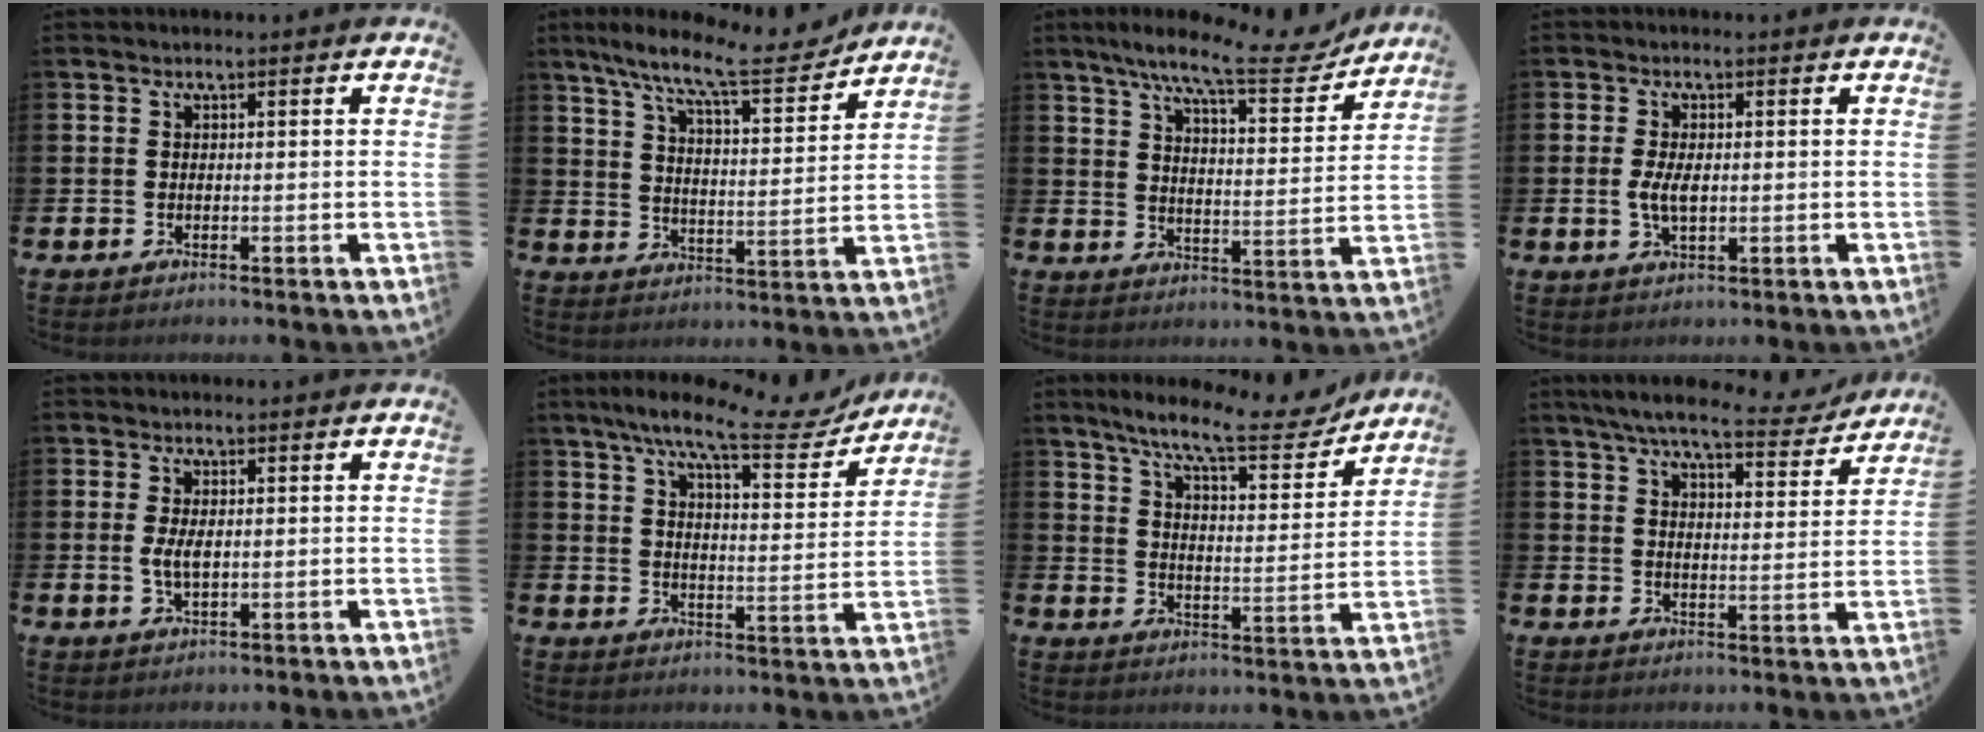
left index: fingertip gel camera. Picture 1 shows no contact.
{"total": 10.5, "force": [9.1, 1.4, 5.1], "torque": [-0.118, -0.059, 0.151]}
{"total": 11.2, "force": [9.2, 1.7, 6.1], "torque": [-0.117, -0.048, 0.150]}
{"total": 3.3, "force": [0.0, 1.6, 2.9], "torque": [-0.055, 0.006, -0.002]}
{"total": 2.9, "force": [0.2, 1.3, 2.5], "torque": [-0.041, 0.001, -0.001]}
{"total": 10.7, "force": [8.7, 2.1, 5.8], "torque": [-0.102, -0.049, 0.142]}
{"total": 10.8, "force": [9.2, 1.8, 5.4], "torque": [-0.113, -0.049, 0.152]}
{"total": 7.5, "force": [6.7, 1.3, 3.1], "torque": [-0.069, -0.035, 0.115]}